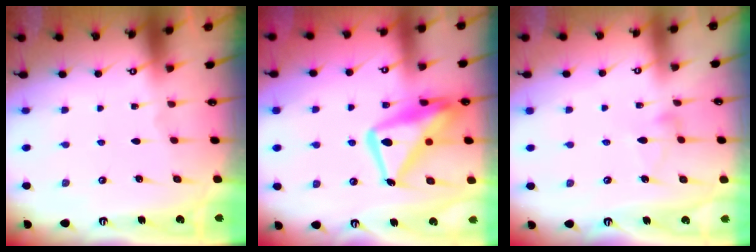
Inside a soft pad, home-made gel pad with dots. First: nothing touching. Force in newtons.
{"total": 17.7, "press": 17.6, "slide": 1.6}
{"total": 3.9, "press": 3.9, "slide": 0.3}